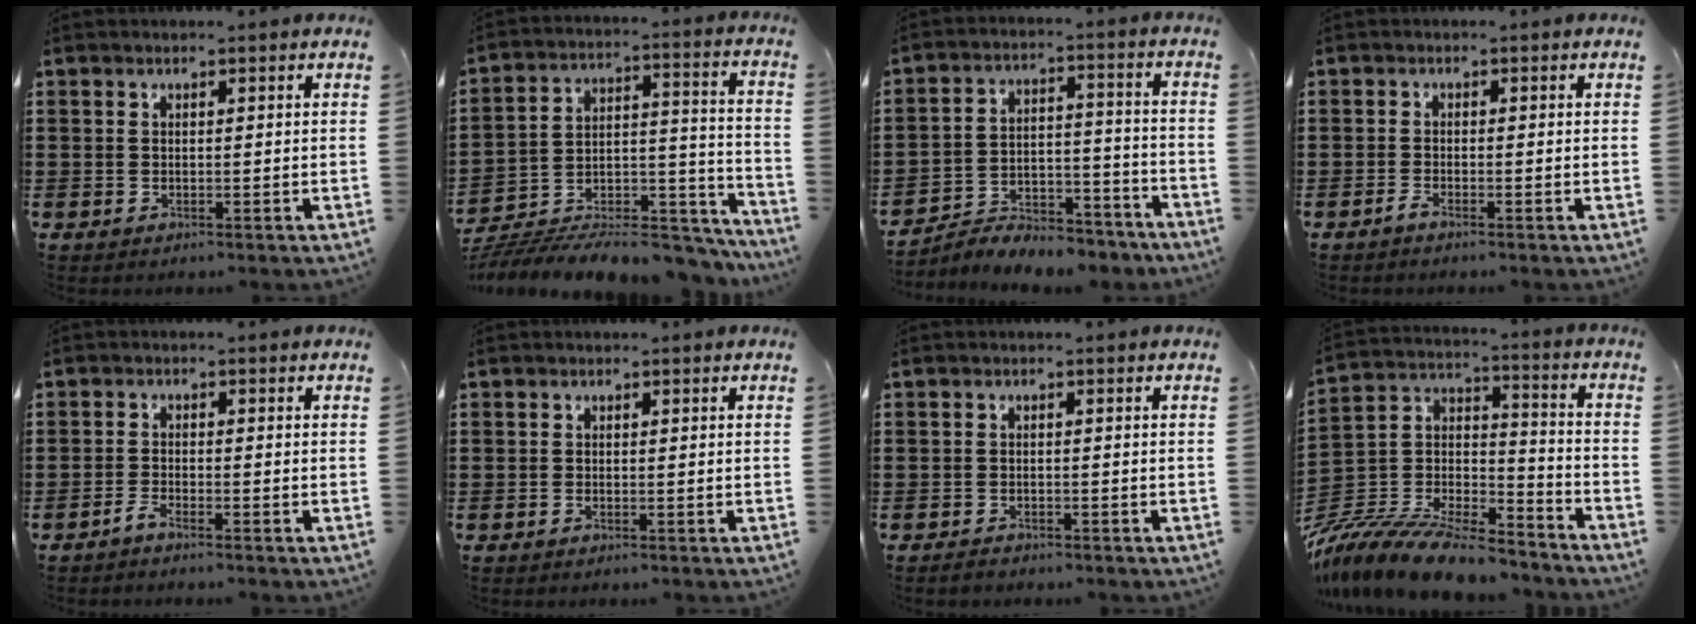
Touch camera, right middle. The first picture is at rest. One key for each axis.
{"total": 10.2, "fx": -9.6, "fy": 1.8, "fz": 2.9, "tx": -0.023, "ty": 0.033, "tz": -0.182}
{"total": 6.1, "fx": -6.0, "fy": 1.0, "fz": 0.9, "tx": -0.011, "ty": 0.014, "tz": -0.118}
{"total": 1.1, "fx": -0.8, "fy": 0.0, "fz": 0.6, "tx": -0.012, "ty": -0.003, "tz": -0.016}
{"total": 1.6, "fx": -1.3, "fy": 0.1, "fz": 0.9, "tx": -0.024, "ty": -0.005, "tz": -0.026}
{"total": 0.0}
{"total": 1.0, "fx": -0.9, "fy": 0.3, "fz": 0.2, "tx": -0.006, "ty": -0.002, "tz": -0.018}
{"total": 11.6, "fx": -10.7, "fy": 1.6, "fz": 4.4, "tx": -0.097, "ty": 0.015, "tz": -0.219}